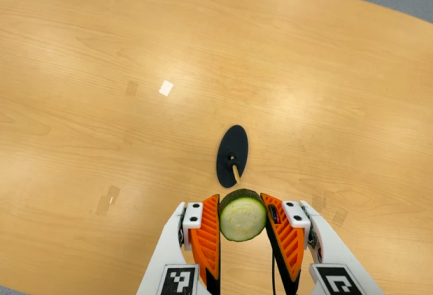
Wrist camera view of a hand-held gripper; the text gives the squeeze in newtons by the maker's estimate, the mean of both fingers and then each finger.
{"total": 9.2, "left": 8.7, "right": 9.6}